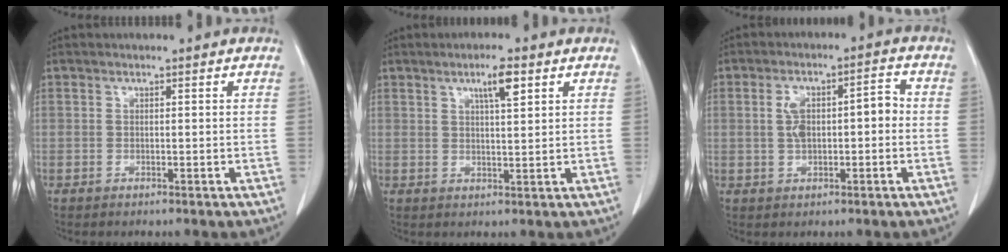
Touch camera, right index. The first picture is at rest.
{"total": 4.5, "force": [2.5, 0.7, 3.7], "torque": [-0.060, 0.000, 0.040]}
{"total": 6.5, "force": [0.1, 2.8, 5.9], "torque": [-0.104, 0.028, 0.001]}